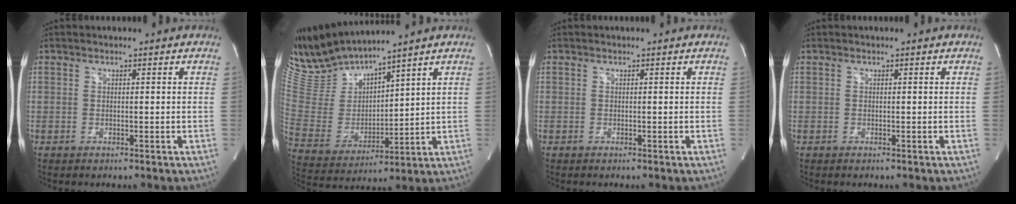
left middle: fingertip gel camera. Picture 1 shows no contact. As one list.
[{"total": 11.1, "force": [10.8, -0.1, 2.4], "torque": [-0.075, -0.003, 0.239]}, {"total": 0.0}, {"total": 0.0}]